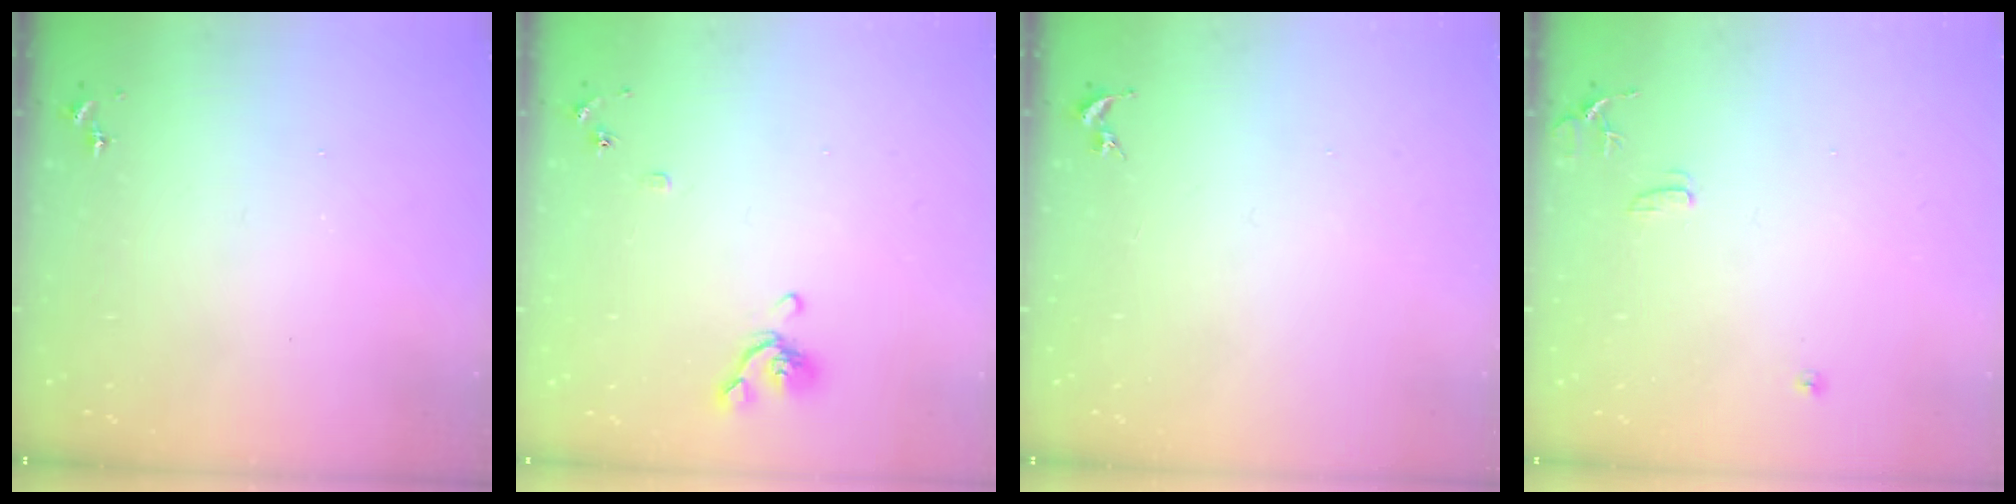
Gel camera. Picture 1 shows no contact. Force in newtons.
{"total": 7.9, "press": 7.7, "slide": 1.4}
{"total": 0.0}
{"total": 8.5, "press": 8.5, "slide": 0.8}